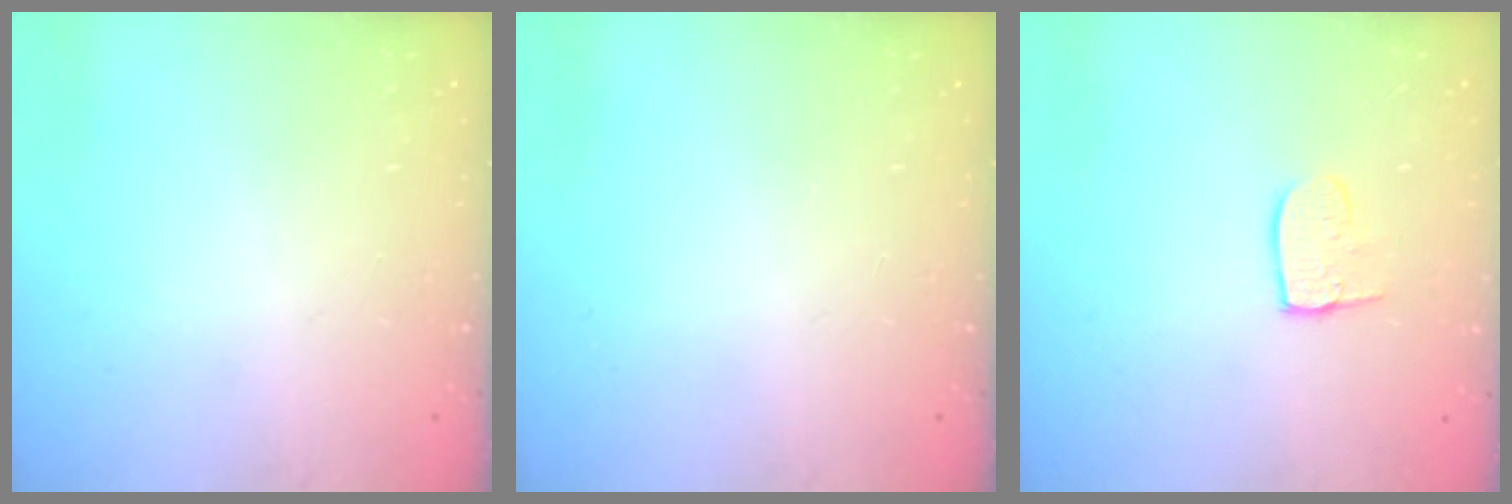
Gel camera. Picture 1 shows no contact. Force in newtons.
{"total": 0.0}
{"total": 7.7, "press": 7.7, "slide": 0.6}